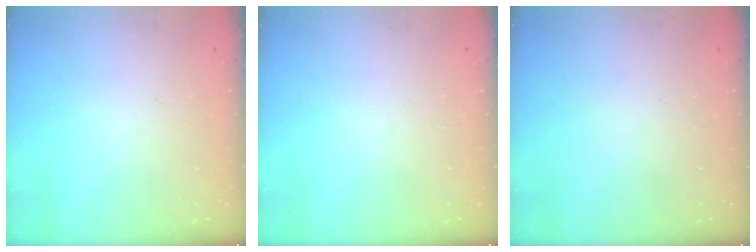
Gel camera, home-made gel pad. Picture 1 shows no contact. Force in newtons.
{"total": 0.0}
{"total": 0.0}